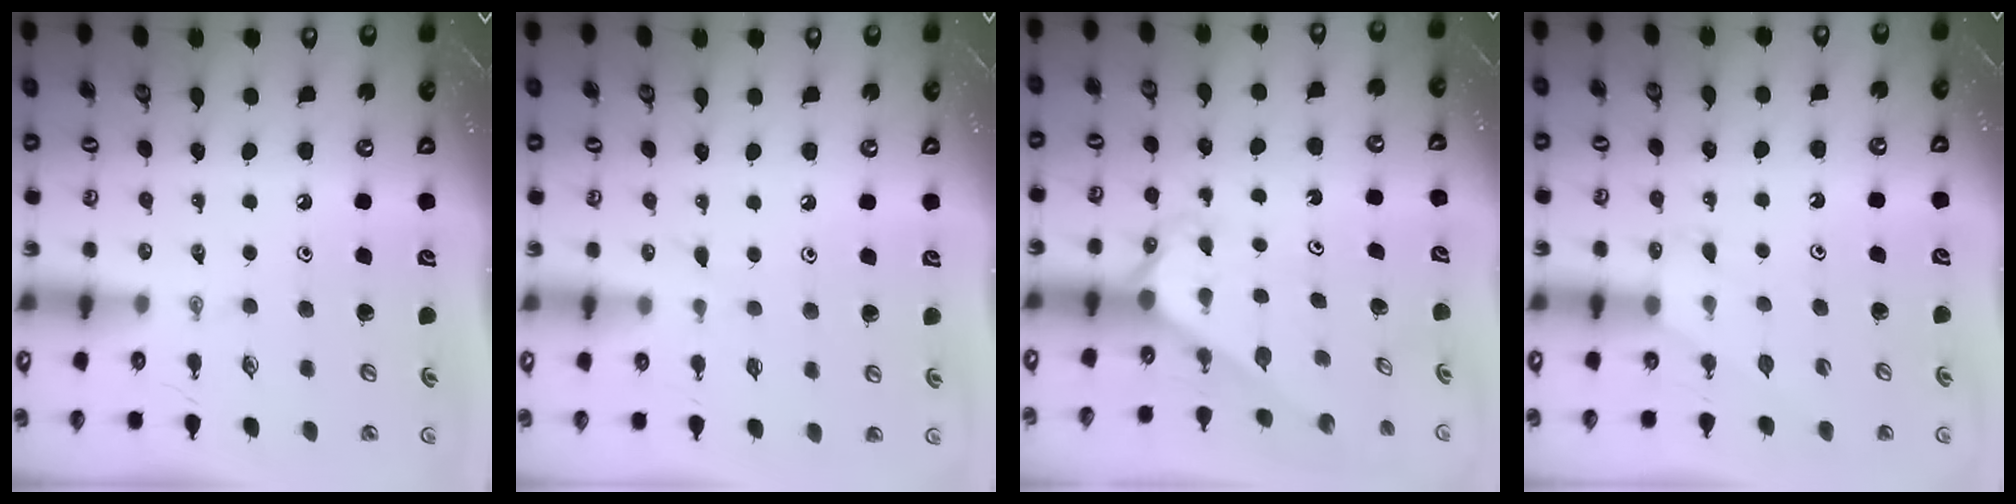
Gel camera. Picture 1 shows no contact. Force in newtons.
{"total": 5.8, "press": 5.8, "slide": 0.6}
{"total": 2.2, "press": 2.2, "slide": 0.2}
{"total": 5.0, "press": 4.9, "slide": 0.6}